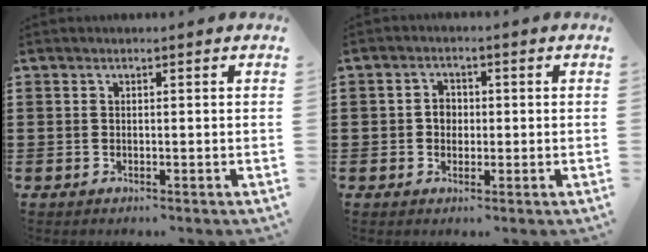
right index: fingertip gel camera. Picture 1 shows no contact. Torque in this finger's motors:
{"motor_torque": [0.29, 0.23, 0.27, 0.05]}